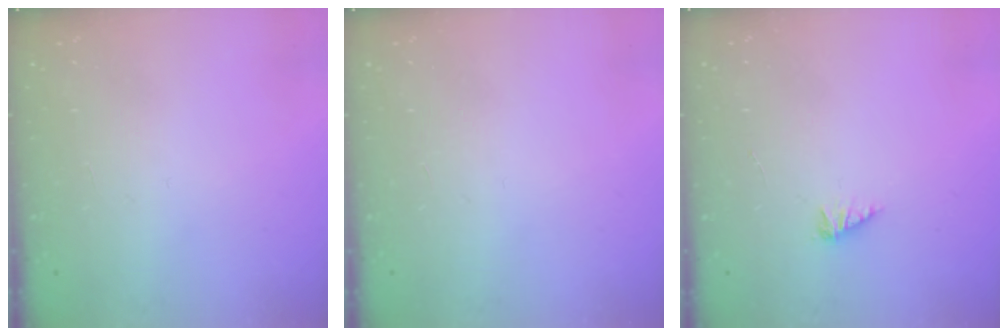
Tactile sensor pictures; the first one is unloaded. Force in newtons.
{"total": 0.0}
{"total": 2.0, "press": 2.0, "slide": 0.3}